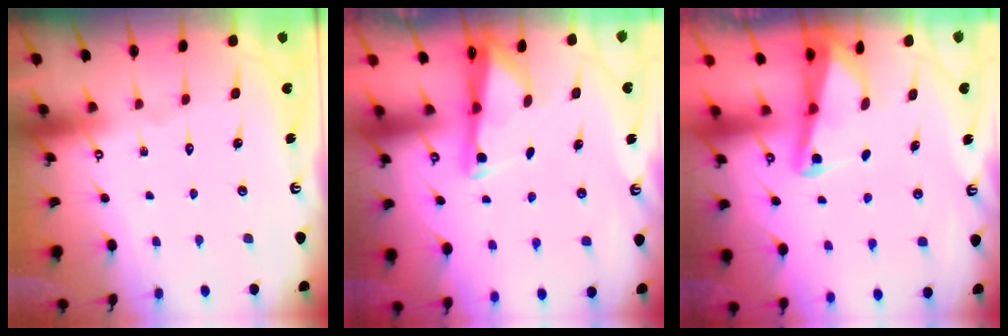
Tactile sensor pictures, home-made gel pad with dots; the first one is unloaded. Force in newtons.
{"total": 2.5, "press": 2.5, "slide": 0.3}
{"total": 2.7, "press": 2.6, "slide": 0.6}